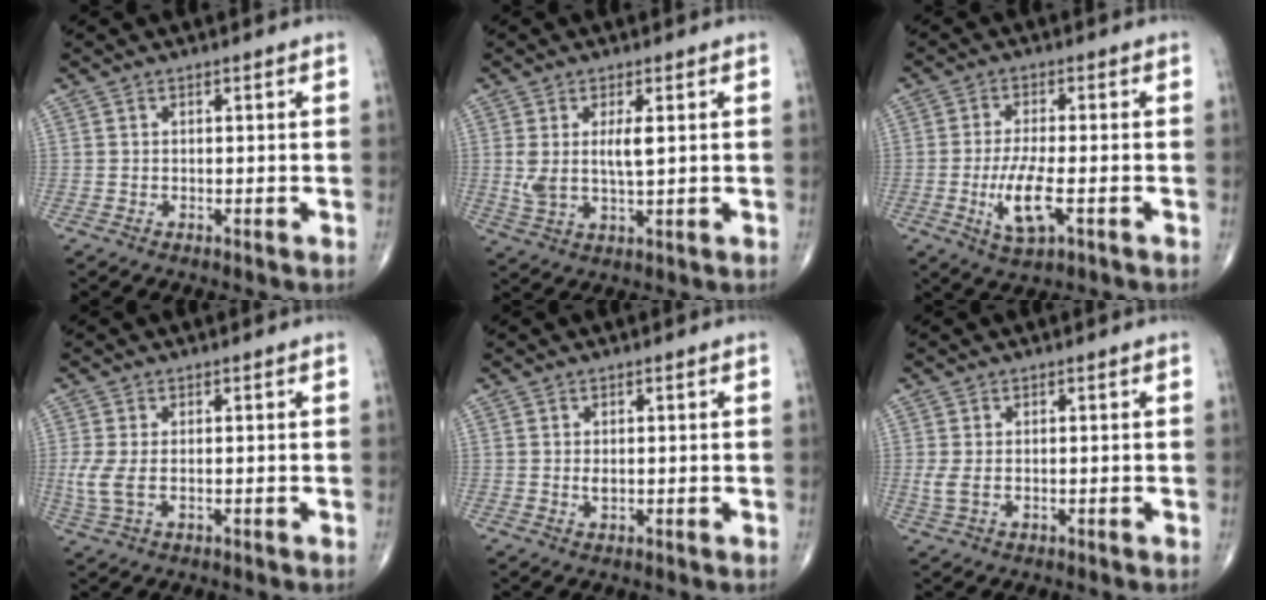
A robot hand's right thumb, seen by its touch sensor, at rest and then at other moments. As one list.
[{"total": 6.1, "force": [1.2, 2.1, 5.7], "torque": [-0.119, -0.010, 0.028]}, {"total": 7.7, "force": [-2.2, 2.3, 6.9], "torque": [-0.139, -0.002, -0.038]}, {"total": 4.3, "force": [-0.4, 2.1, 3.7], "torque": [-0.101, -0.005, -0.005]}, {"total": 1.1, "force": [0.1, 0.5, 0.9], "torque": [-0.016, -0.003, 0.004]}, {"total": 2.2, "force": [-0.2, 1.2, 1.9], "torque": [-0.054, -0.002, -0.001]}]